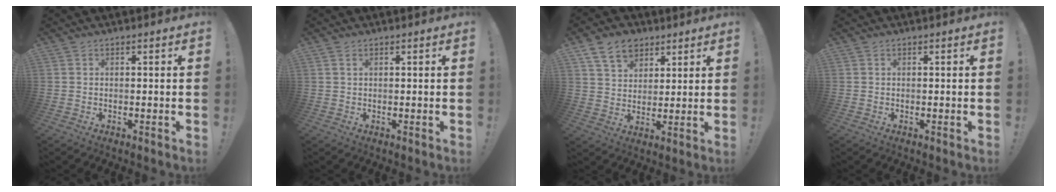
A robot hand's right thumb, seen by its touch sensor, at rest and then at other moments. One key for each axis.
{"total": 0.8, "fx": 0.4, "fy": 0.3, "fz": 0.5, "tx": -0.011, "ty": 0.001, "tz": 0.008}
{"total": 10.7, "fx": 6.3, "fy": 7.5, "fz": 4.4, "tx": -0.065, "ty": -0.027, "tz": 0.120}
{"total": 0.0}